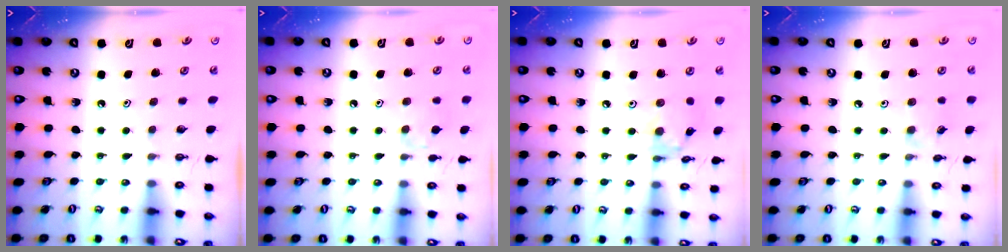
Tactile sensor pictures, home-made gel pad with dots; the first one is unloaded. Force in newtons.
{"total": 5.4, "press": 5.3, "slide": 0.9}
{"total": 4.4, "press": 4.3, "slide": 0.2}
{"total": 5.1, "press": 5.1, "slide": 0.7}